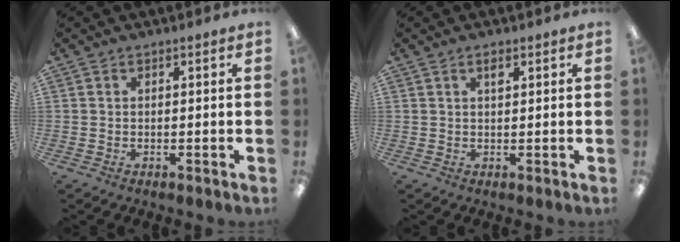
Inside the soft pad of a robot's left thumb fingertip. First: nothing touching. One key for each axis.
{"total": 1.8, "fx": 0.9, "fy": 0.8, "fz": 1.3, "tx": -0.029, "ty": 0.003, "tz": 0.016}